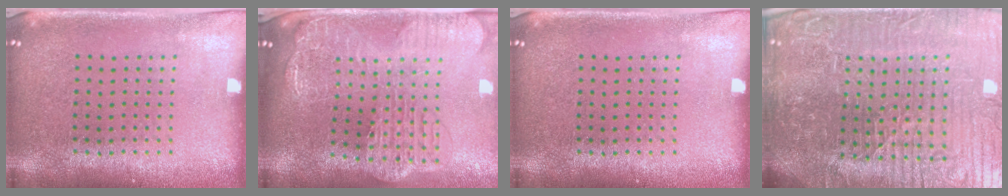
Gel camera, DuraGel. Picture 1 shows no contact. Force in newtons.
{"total": 3.4, "press": 2.7, "slide": 2.0}
{"total": 0.0}
{"total": 7.5, "press": 6.7, "slide": 3.3}